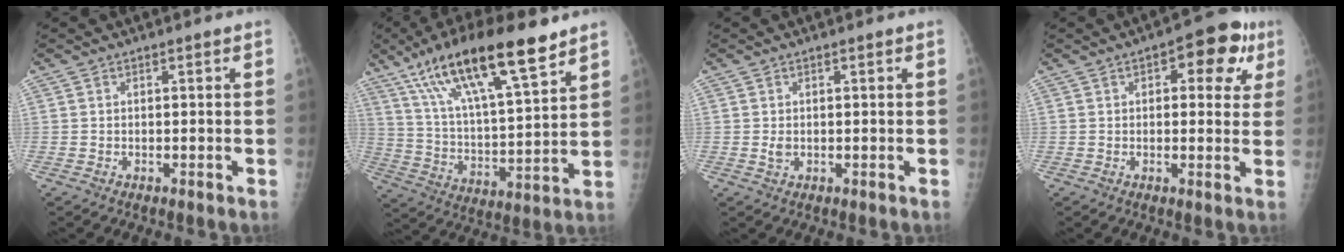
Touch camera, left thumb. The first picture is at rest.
{"total": 21.9, "force": [14.0, 5.2, 16.1], "torque": [-0.270, -0.037, 0.251]}
{"total": 1.3, "force": [0.1, 1.0, 0.9], "torque": [-0.012, -0.001, 0.004]}
{"total": 9.9, "force": [3.9, 5.0, 7.6], "torque": [-0.049, 0.006, 0.038]}